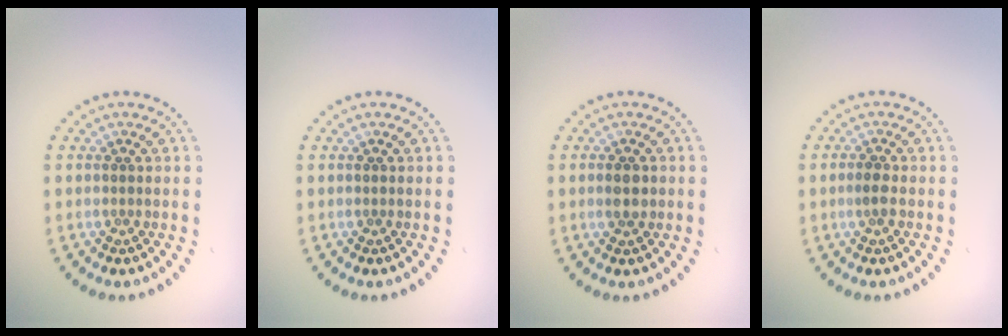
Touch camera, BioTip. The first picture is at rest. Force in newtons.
{"total": 0.0}
{"total": 2.0, "press": 2.0, "slide": 0.2}
{"total": 1.2, "press": 1.1, "slide": 0.4}